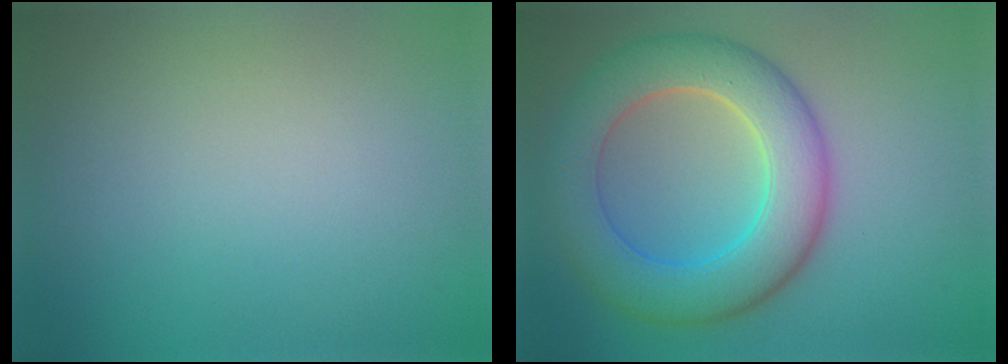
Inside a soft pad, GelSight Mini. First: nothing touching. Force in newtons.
{"total": 8.4, "press": 8.4, "slide": 0.3}